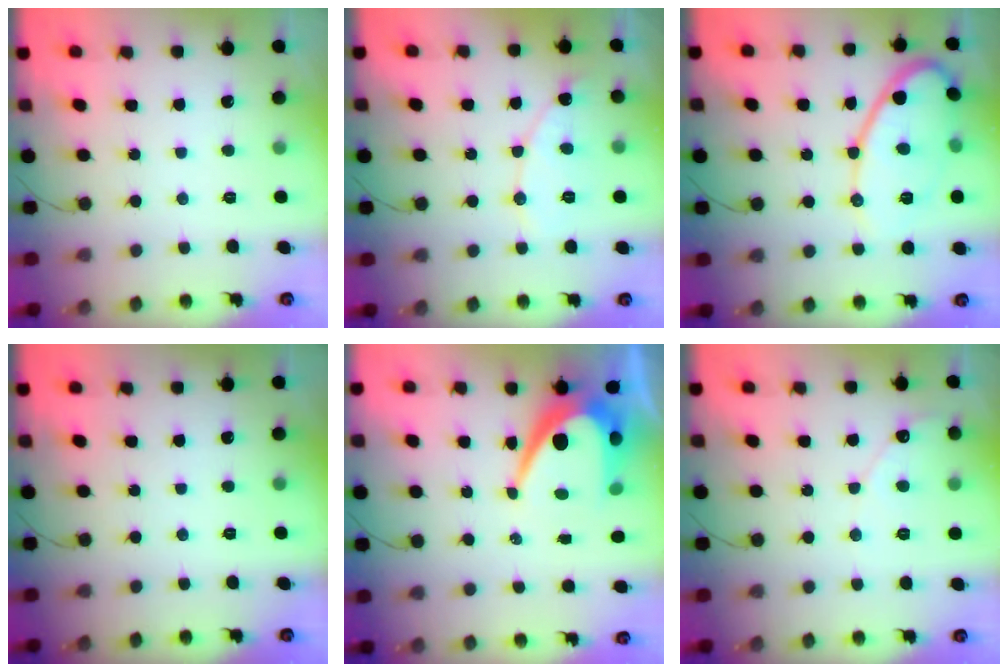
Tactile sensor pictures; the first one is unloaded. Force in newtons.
{"total": 7.8, "press": 7.8, "slide": 0.5}
{"total": 13.7, "press": 13.7, "slide": 0.7}
{"total": 0.0}
{"total": 11.8, "press": 11.7, "slide": 1.1}
{"total": 4.0, "press": 4.0, "slide": 0.3}